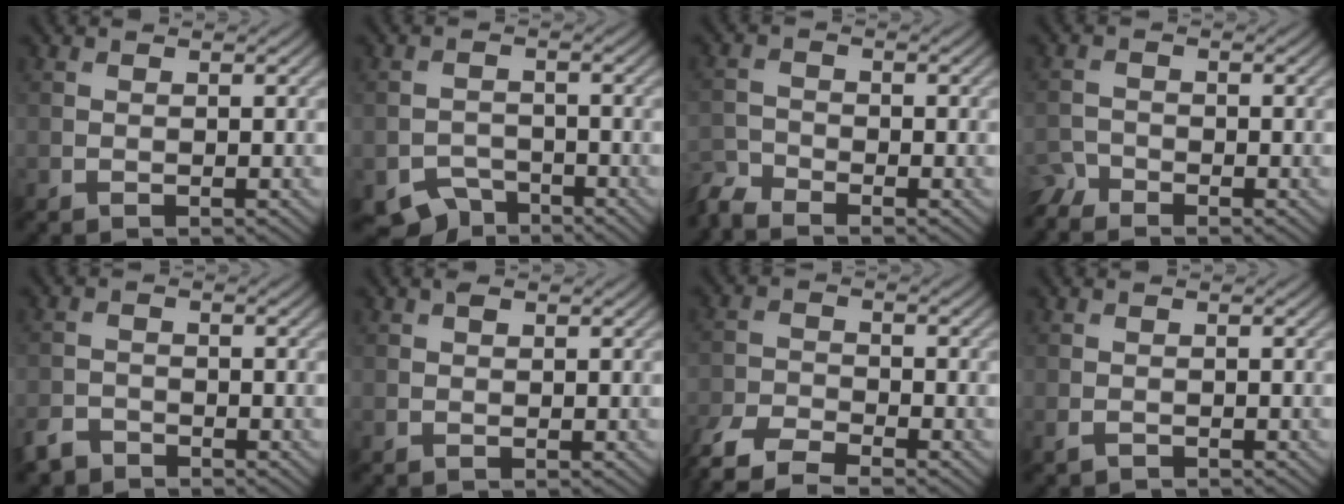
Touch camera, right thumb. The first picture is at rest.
{"total": 3.9, "force": [-3.1, 2.1, 1.0], "torque": [-0.014, -0.006, -0.058]}
{"total": 3.3, "force": [-3.2, 0.5, 0.6], "torque": [-0.018, -0.008, -0.077]}
{"total": 2.5, "force": [-2.4, 0.6, 0.3], "torque": [-0.006, -0.004, -0.058]}
{"total": 2.8, "force": [-2.5, 1.1, 0.5], "torque": [-0.013, -0.003, -0.058]}
{"total": 0.7, "force": [0.3, 0.4, 0.5], "torque": [-0.007, 0.000, 0.004]}
{"total": 6.8, "force": [-5.8, 2.0, 3.0], "torque": [-0.068, -0.014, -0.119]}
{"total": 1.1, "force": [-0.9, 0.4, 0.3], "torque": [-0.011, -0.001, -0.019]}